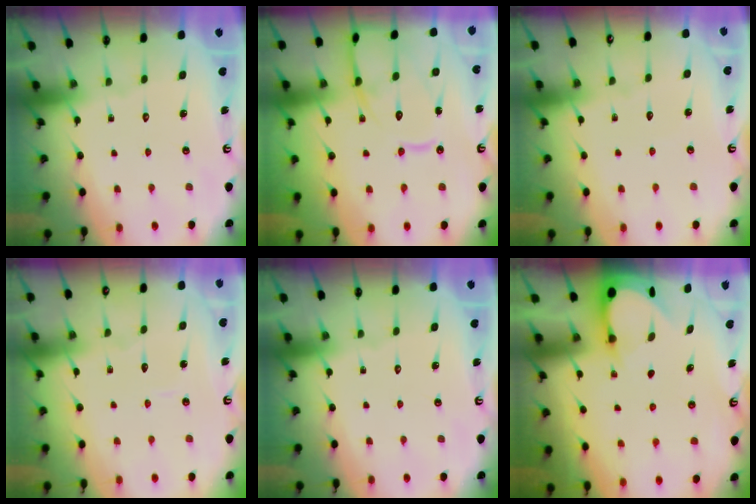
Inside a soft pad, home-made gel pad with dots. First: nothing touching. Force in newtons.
{"total": 12.4, "press": 12.4, "slide": 0.7}
{"total": 2.4, "press": 2.4, "slide": 0.2}
{"total": 2.8, "press": 2.8, "slide": 0.3}
{"total": 0.0}
{"total": 3.5, "press": 3.5, "slide": 0.4}